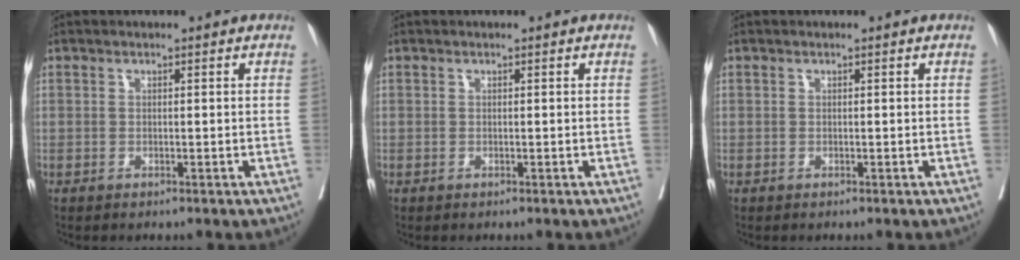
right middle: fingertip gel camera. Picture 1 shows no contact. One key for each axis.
{"total": 0.0}
{"total": 0.0}